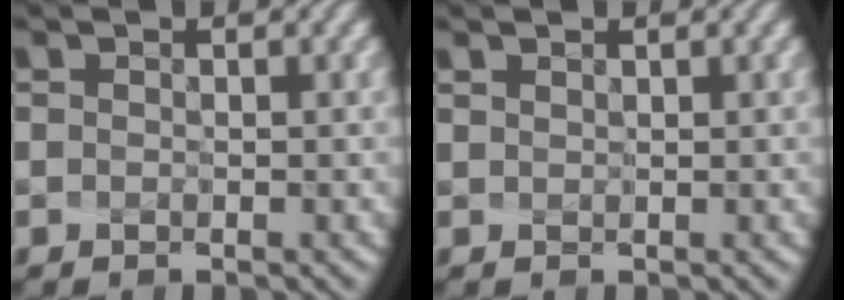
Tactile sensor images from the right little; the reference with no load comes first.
{"total": 0.8, "force": [0.6, 0.3, 0.4], "torque": [-0.007, 0.013, 0.010]}